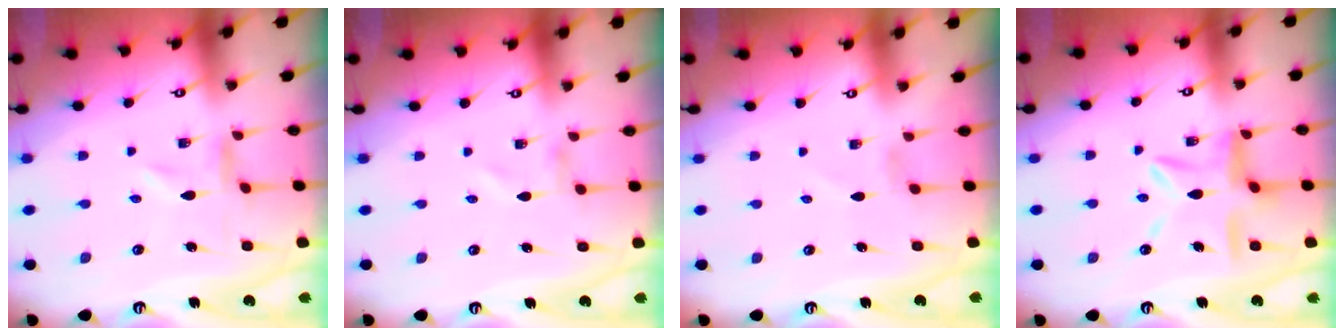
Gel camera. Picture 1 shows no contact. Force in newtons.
{"total": 1.0, "press": 1.0, "slide": 0.1}
{"total": 0.0}
{"total": 11.7, "press": 11.7, "slide": 1.1}